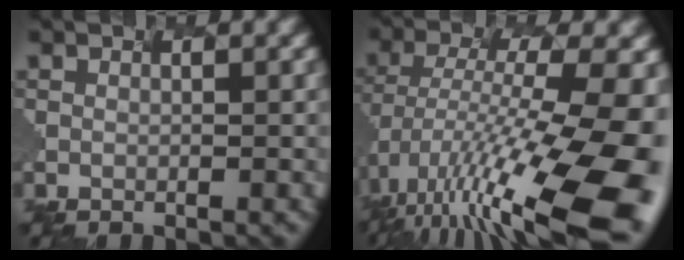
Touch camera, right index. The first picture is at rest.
{"total": 14.7, "force": [-5.9, 4.4, 12.7], "torque": [-0.243, -0.010, -0.071]}